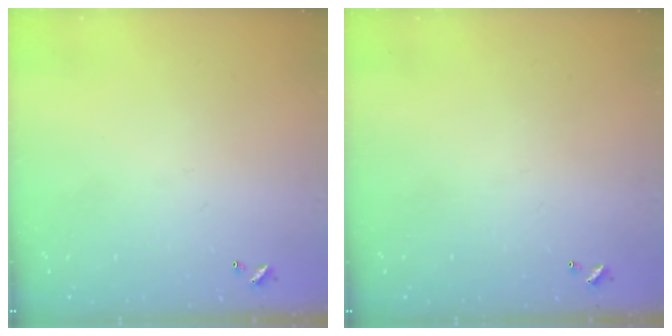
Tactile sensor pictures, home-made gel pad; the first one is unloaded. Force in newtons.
{"total": 0.0}